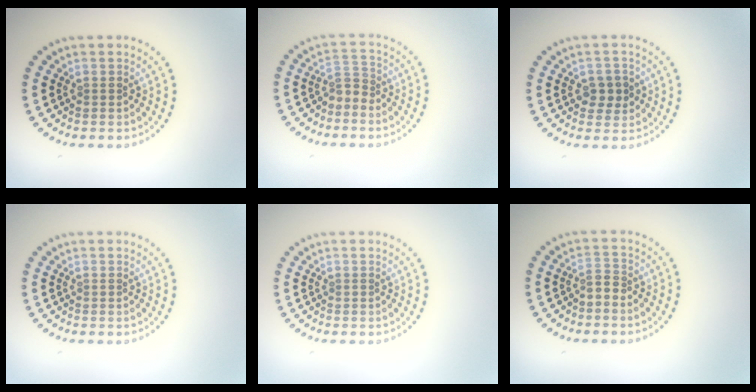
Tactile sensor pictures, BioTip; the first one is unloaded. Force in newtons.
{"total": 1.9, "press": 1.2, "slide": 1.4}
{"total": 2.2, "press": 2.2, "slide": 0.6}
{"total": 0.0}
{"total": 0.0}
{"total": 1.2, "press": 0.7, "slide": 1.0}